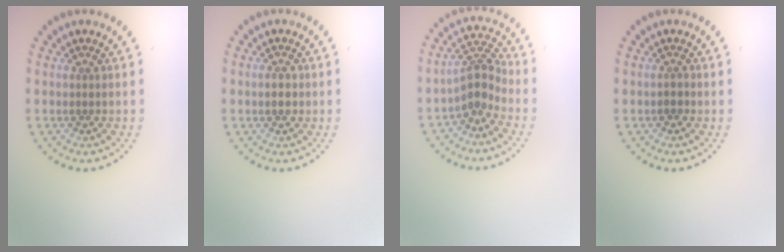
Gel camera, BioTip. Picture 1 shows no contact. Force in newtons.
{"total": 1.0, "press": 1.0, "slide": 0.0}
{"total": 3.2, "press": 2.5, "slide": 2.0}
{"total": 0.9, "press": 0.7, "slide": 0.6}